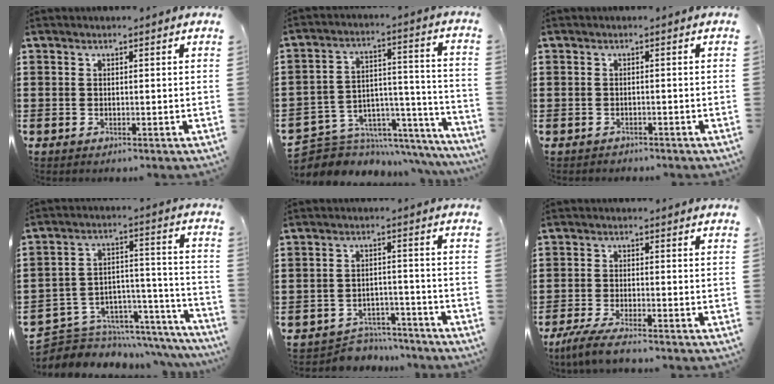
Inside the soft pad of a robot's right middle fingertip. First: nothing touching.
{"total": 5.1, "force": [-4.5, 2.6, 0.4], "torque": [-0.016, -0.008, -0.083]}
{"total": 0.9, "force": [-0.9, 0.3, -0.2], "torque": [0.001, 0.001, -0.020]}
{"total": 5.0, "force": [-4.3, 2.5, 0.3], "torque": [-0.014, -0.005, -0.082]}
{"total": 4.5, "force": [-4.4, 0.8, 0.0], "torque": [-0.006, 0.004, -0.092]}
{"total": 3.9, "force": [-3.4, -0.1, 2.1], "torque": [-0.057, -0.018, -0.067]}